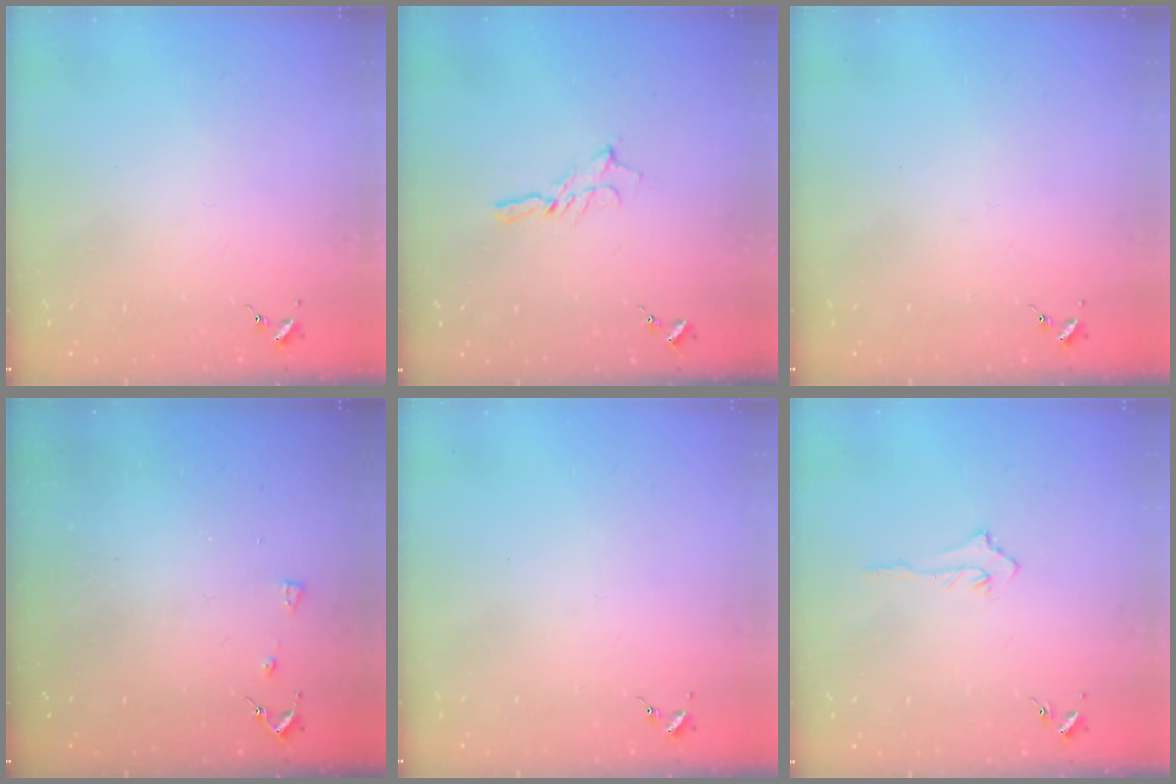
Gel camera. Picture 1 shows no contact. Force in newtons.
{"total": 5.6, "press": 5.6, "slide": 0.2}
{"total": 0.0}
{"total": 3.3, "press": 3.3, "slide": 0.6}
{"total": 0.0}
{"total": 3.4, "press": 3.4, "slide": 0.4}